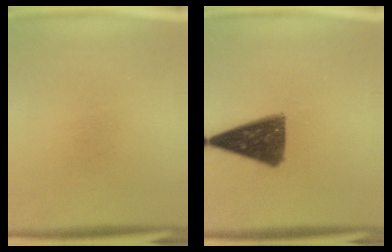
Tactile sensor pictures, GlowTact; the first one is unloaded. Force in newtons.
{"total": 11.5}